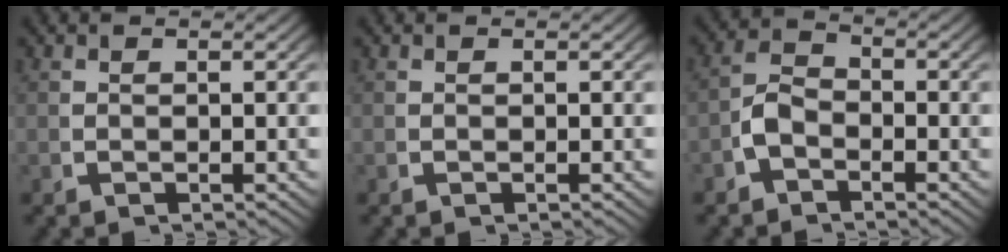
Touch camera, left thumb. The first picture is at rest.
{"total": 0.0}
{"total": 3.5, "force": [-1.6, 2.6, 1.7], "torque": [-0.034, -0.005, -0.032]}